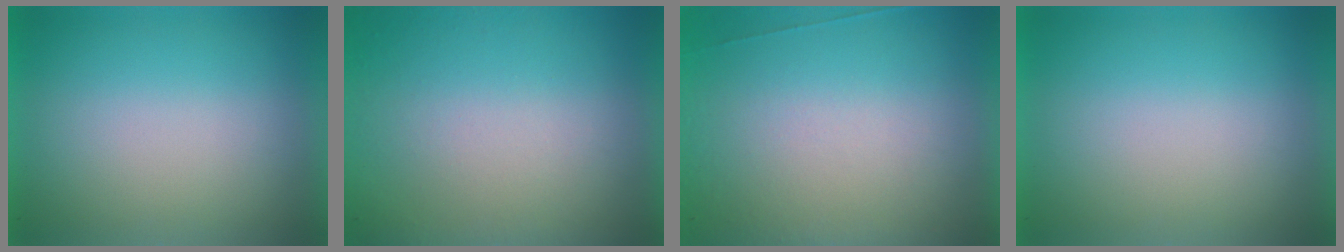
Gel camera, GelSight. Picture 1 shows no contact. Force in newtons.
{"total": 5.9}
{"total": 7.8}
{"total": 0.0}